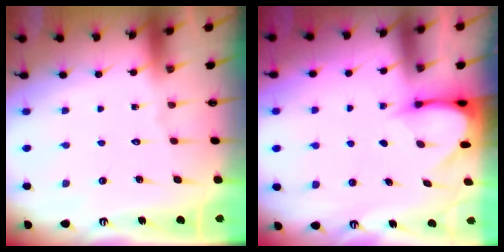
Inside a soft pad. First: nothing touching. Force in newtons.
{"total": 3.6, "press": 3.6, "slide": 0.3}